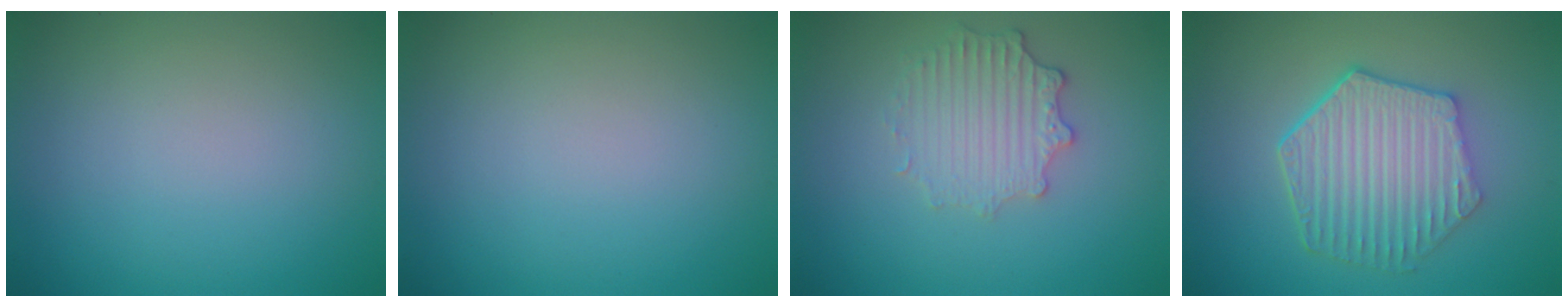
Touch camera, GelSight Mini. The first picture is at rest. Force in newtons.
{"total": 0.0}
{"total": 2.6, "press": 2.5, "slide": 0.9}
{"total": 6.2, "press": 4.6, "slide": 4.1}